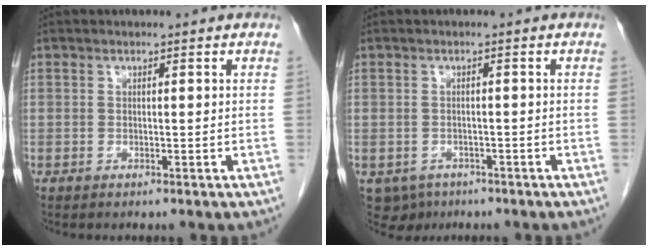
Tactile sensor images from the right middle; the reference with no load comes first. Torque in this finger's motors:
{"motor_torque": [-0.24, -0.41, -0.06, -0.02]}